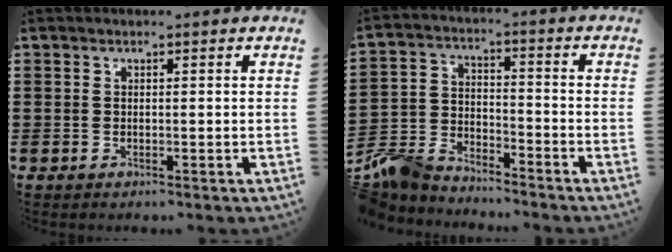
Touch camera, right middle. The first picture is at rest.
{"total": 7.4, "force": [-7.1, 1.9, 0.9], "torque": [-0.043, 0.010, -0.149]}